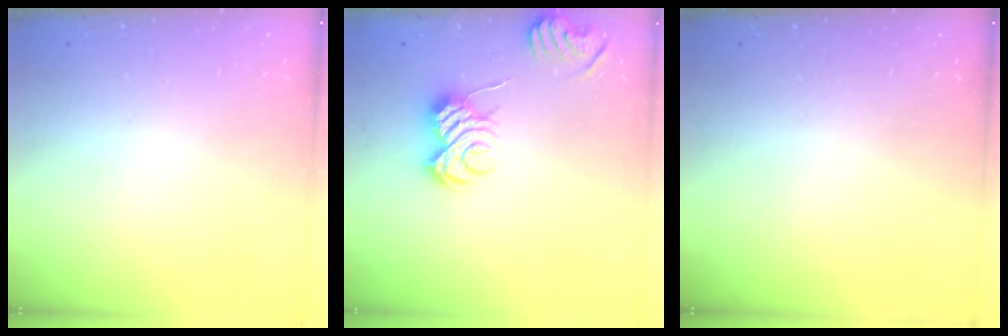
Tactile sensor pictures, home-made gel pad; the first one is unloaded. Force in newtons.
{"total": 10.3, "press": 10.3, "slide": 0.7}
{"total": 0.0}